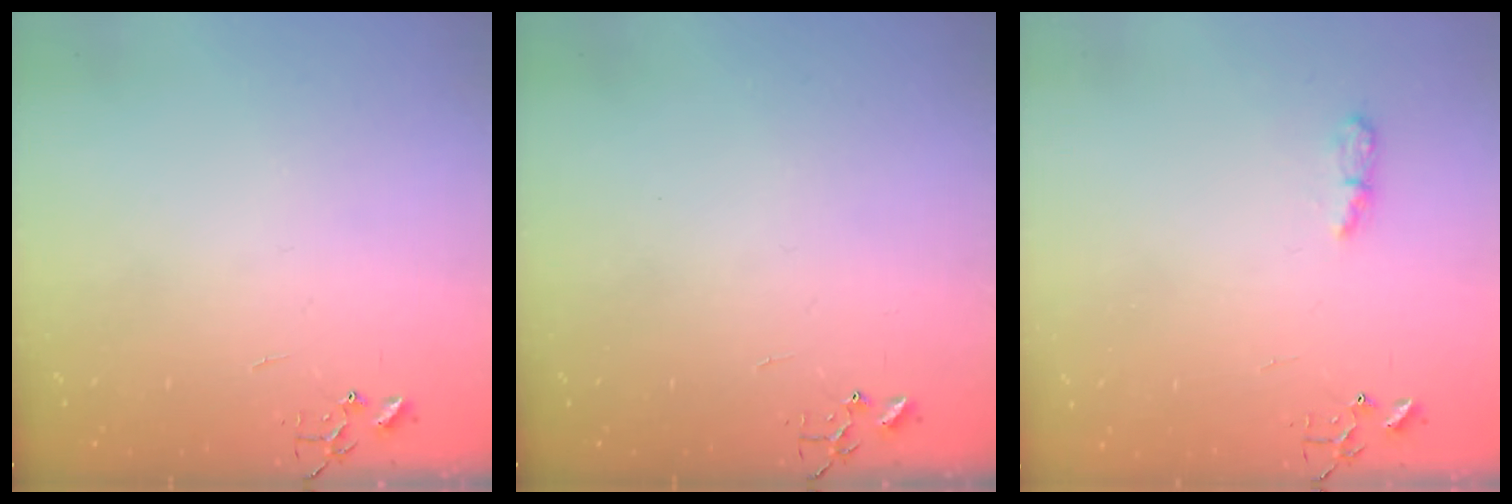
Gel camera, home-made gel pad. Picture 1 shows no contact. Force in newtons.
{"total": 0.0}
{"total": 6.1, "press": 6.1, "slide": 0.5}